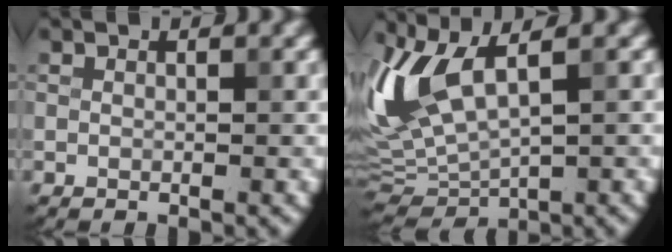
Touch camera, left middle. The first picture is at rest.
{"total": 8.5, "force": [2.8, 3.2, 7.3], "torque": [-0.175, 0.003, 0.056]}